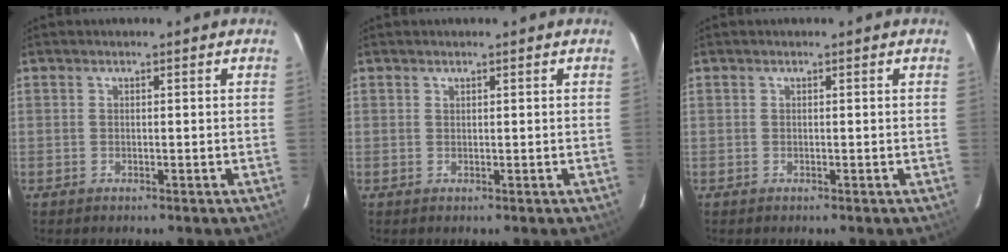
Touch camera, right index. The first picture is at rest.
{"total": 0.0}
{"total": 0.0}